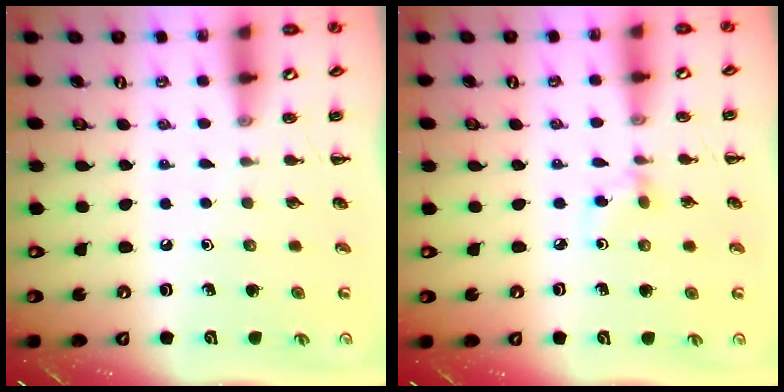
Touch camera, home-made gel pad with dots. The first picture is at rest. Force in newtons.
{"total": 2.8, "press": 2.6, "slide": 1.0}